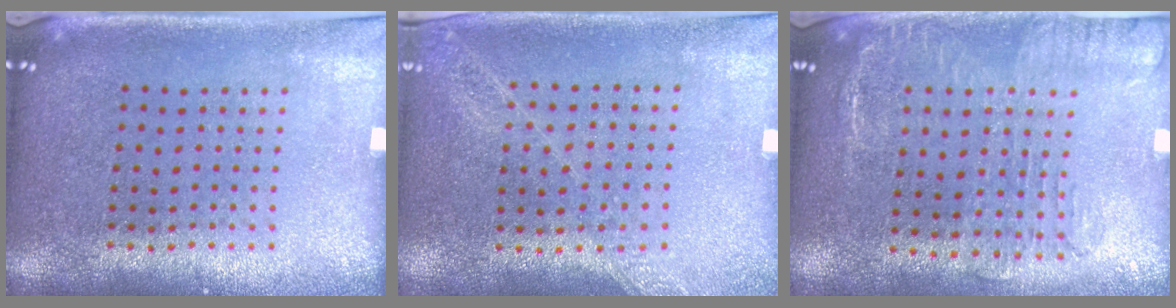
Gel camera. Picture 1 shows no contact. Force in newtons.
{"total": 1.2, "press": 1.2, "slide": 0.2}
{"total": 1.9, "press": 1.5, "slide": 1.2}